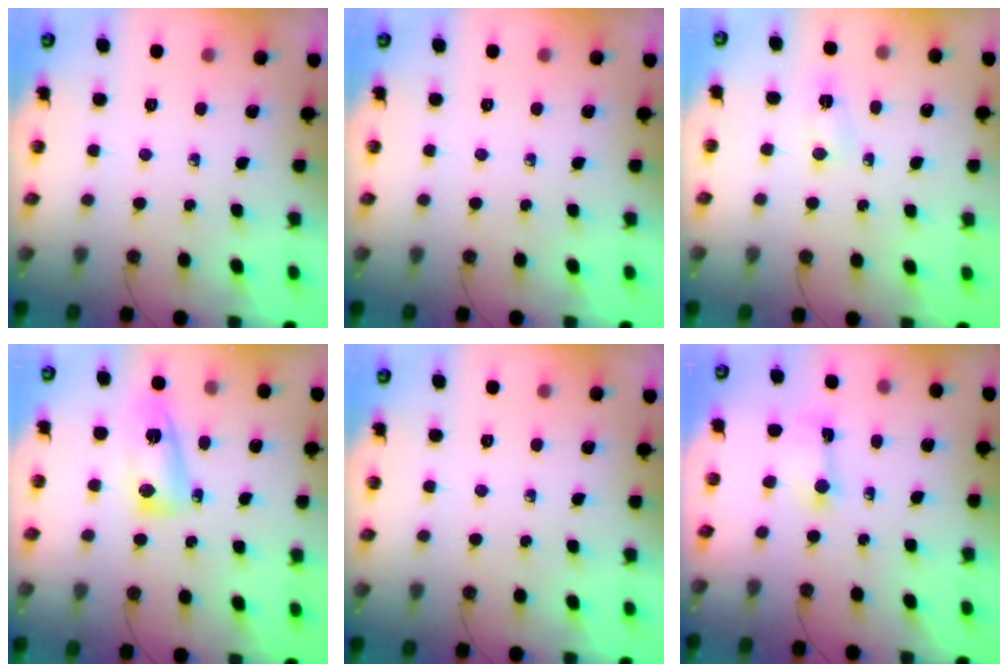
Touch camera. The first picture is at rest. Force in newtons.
{"total": 0.0}
{"total": 4.1, "press": 4.1, "slide": 0.4}
{"total": 8.9, "press": 8.9, "slide": 0.4}
{"total": 0.0}
{"total": 2.1, "press": 2.0, "slide": 0.6}